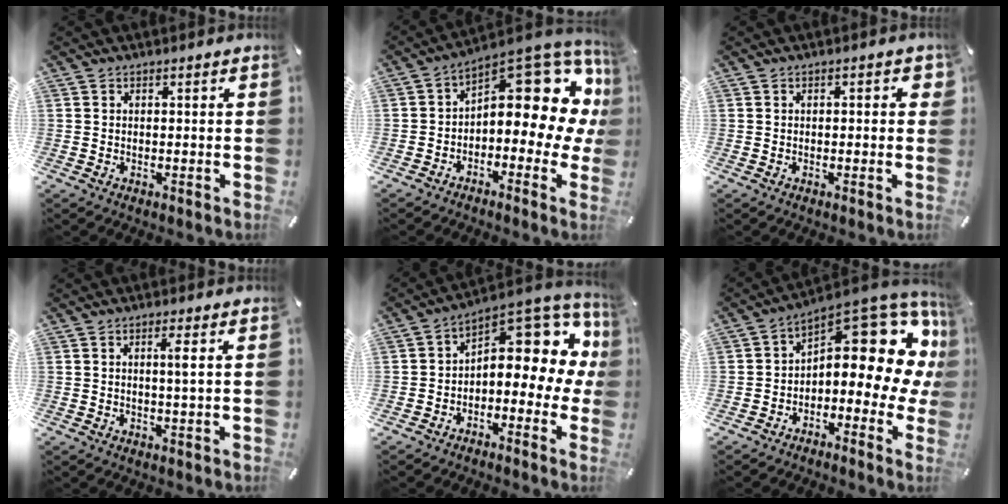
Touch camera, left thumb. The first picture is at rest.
{"total": 15.0, "force": [6.6, 7.5, 11.2], "torque": [-0.119, -0.075, 0.103]}
{"total": 1.8, "force": [-0.1, 0.9, 1.6], "torque": [-0.020, 0.003, -0.004]}
{"total": 2.9, "force": [0.6, 0.0, 2.9], "torque": [-0.056, -0.002, 0.007]}
{"total": 12.2, "force": [4.9, 7.0, 8.7], "torque": [-0.100, -0.055, 0.078]}
{"total": 15.3, "force": [7.5, 7.2, 11.3], "torque": [-0.128, -0.077, 0.117]}